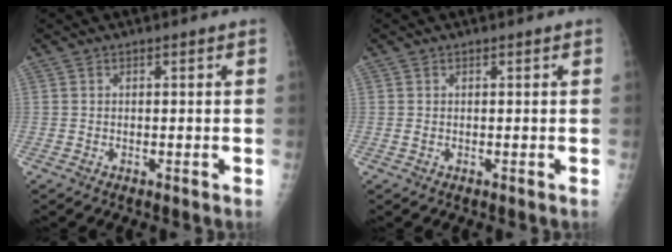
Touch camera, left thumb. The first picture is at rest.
{"total": 0.7, "force": [0.2, 0.3, 0.6], "torque": [-0.012, 0.002, 0.006]}